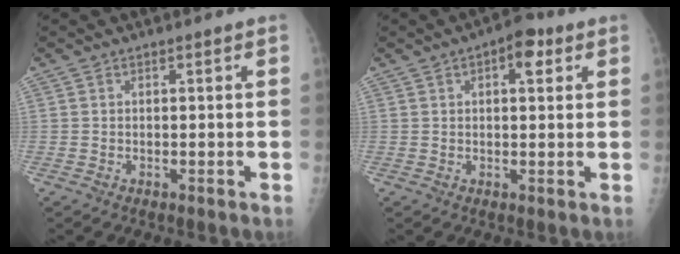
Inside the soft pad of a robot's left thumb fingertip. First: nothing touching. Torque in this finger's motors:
{"motor_torque": [-0.09, 0.49, -0.21, -0.21, 0.12]}